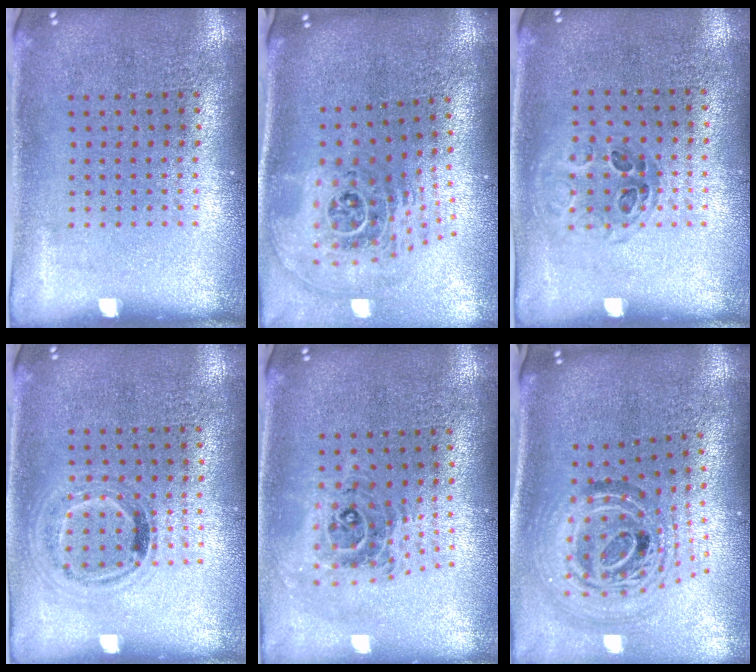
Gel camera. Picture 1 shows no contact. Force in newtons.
{"total": 2.6, "press": 1.8, "slide": 1.9}
{"total": 1.0, "press": 0.7, "slide": 0.6}
{"total": 0.9, "press": 0.9, "slide": 0.3}
{"total": 0.9, "press": 0.9, "slide": 0.1}
{"total": 2.1, "press": 1.6, "slide": 1.3}